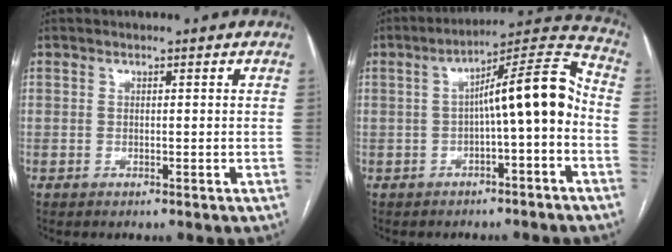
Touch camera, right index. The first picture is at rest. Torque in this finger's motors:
{"motor_torque": [1.70, -0.26, 0.85, 0.17]}